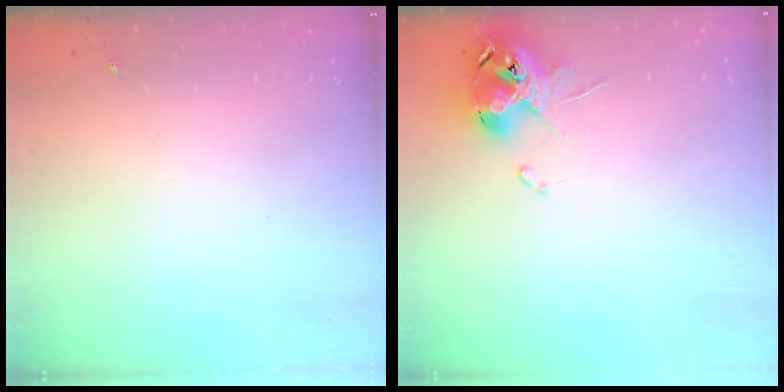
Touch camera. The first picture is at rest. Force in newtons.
{"total": 12.6, "press": 12.5, "slide": 1.7}